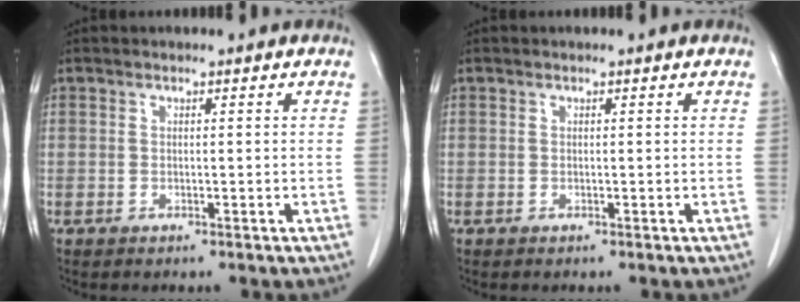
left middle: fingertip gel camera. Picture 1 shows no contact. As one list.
[{"total": 0.0}]